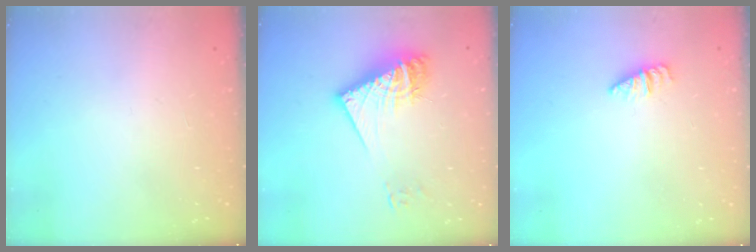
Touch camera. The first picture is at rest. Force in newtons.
{"total": 15.1, "press": 15.0, "slide": 1.6}
{"total": 1.1, "press": 1.1, "slide": 0.2}